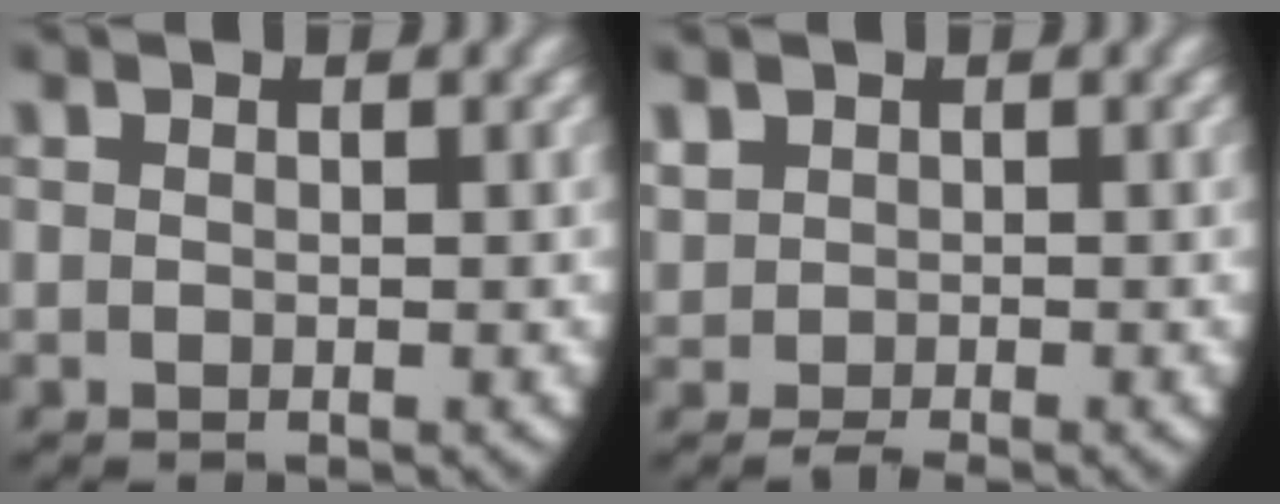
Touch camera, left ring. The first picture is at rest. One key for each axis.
{"total": 2.4, "fx": -0.1, "fy": 2.1, "fz": 1.2, "tx": -0.039, "ty": -0.016, "tz": 0.010}